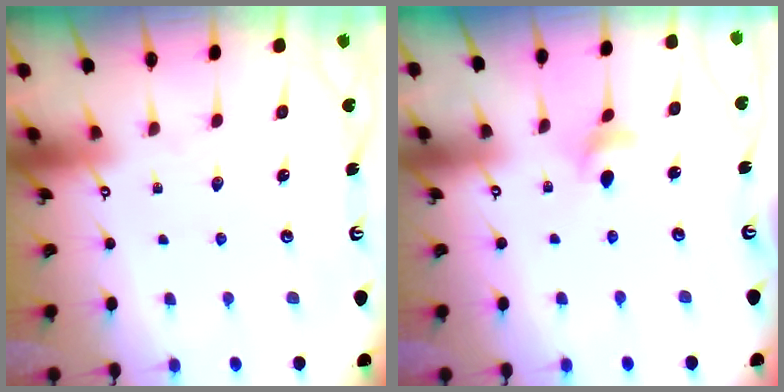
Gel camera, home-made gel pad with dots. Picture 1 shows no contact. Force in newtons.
{"total": 4.2, "press": 4.1, "slide": 0.6}